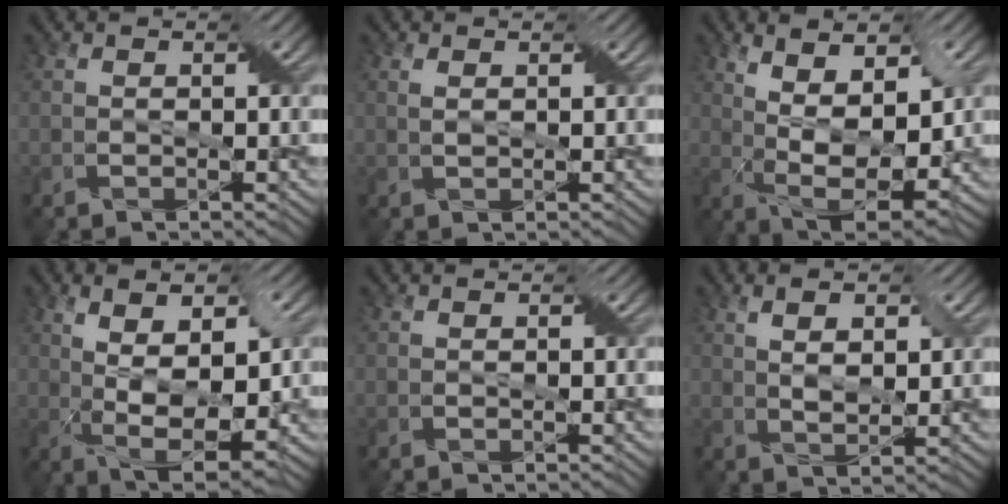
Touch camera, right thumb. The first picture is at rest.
{"total": 1.1, "force": [0.5, 0.5, 0.8], "torque": [-0.021, 0.001, 0.011]}
{"total": 11.7, "force": [3.1, 5.3, 10.0], "torque": [-0.167, 0.006, 0.048]}
{"total": 10.7, "force": [1.4, 4.5, 9.6], "torque": [-0.157, 0.003, 0.021]}
{"total": 0.0}
{"total": 4.0, "force": [1.5, 1.7, 3.2], "torque": [-0.064, -0.005, 0.032]}